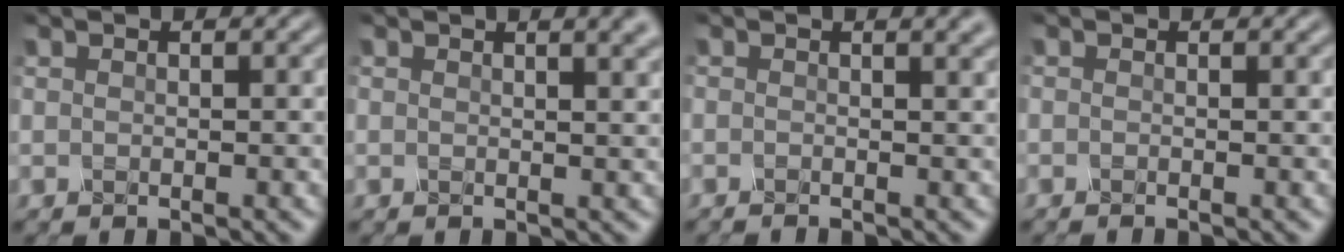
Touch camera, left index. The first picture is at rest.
{"total": 5.3, "force": [2.9, 2.6, 3.6], "torque": [-0.004, 0.040, 0.001]}
{"total": 3.1, "force": [0.2, 1.6, 2.7], "torque": [0.004, 0.019, -0.018]}
{"total": 0.8, "force": [-0.8, 0.1, 0.1], "torque": [0.005, -0.012, -0.013]}